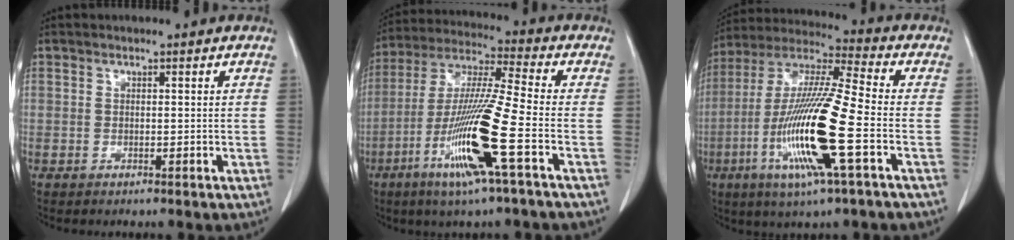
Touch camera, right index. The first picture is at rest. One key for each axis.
{"total": 15.7, "fx": -5.9, "fy": -0.8, "fz": 14.5, "tx": -0.299, "ty": -0.023, "tz": -0.118}
{"total": 18.3, "fx": -5.5, "fy": 0.6, "fz": 17.4, "tx": -0.360, "ty": -0.020, "tz": -0.109}